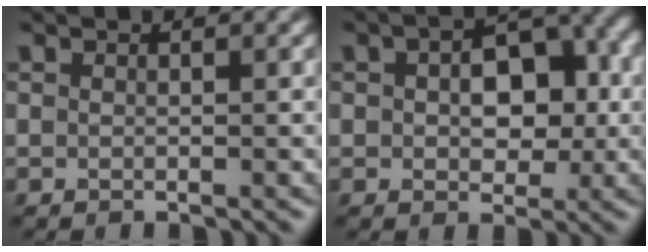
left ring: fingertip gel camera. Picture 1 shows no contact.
{"total": 6.8, "force": [0.5, 4.2, 5.3], "torque": [-0.069, 0.009, 0.003]}